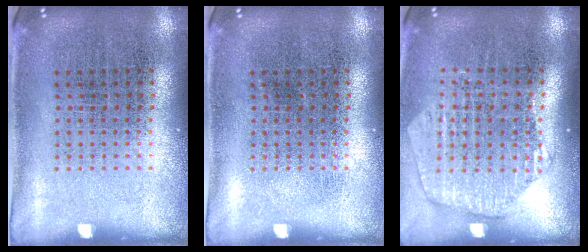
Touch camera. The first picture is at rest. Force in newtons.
{"total": 0.0}
{"total": 1.8, "press": 1.7, "slide": 0.6}